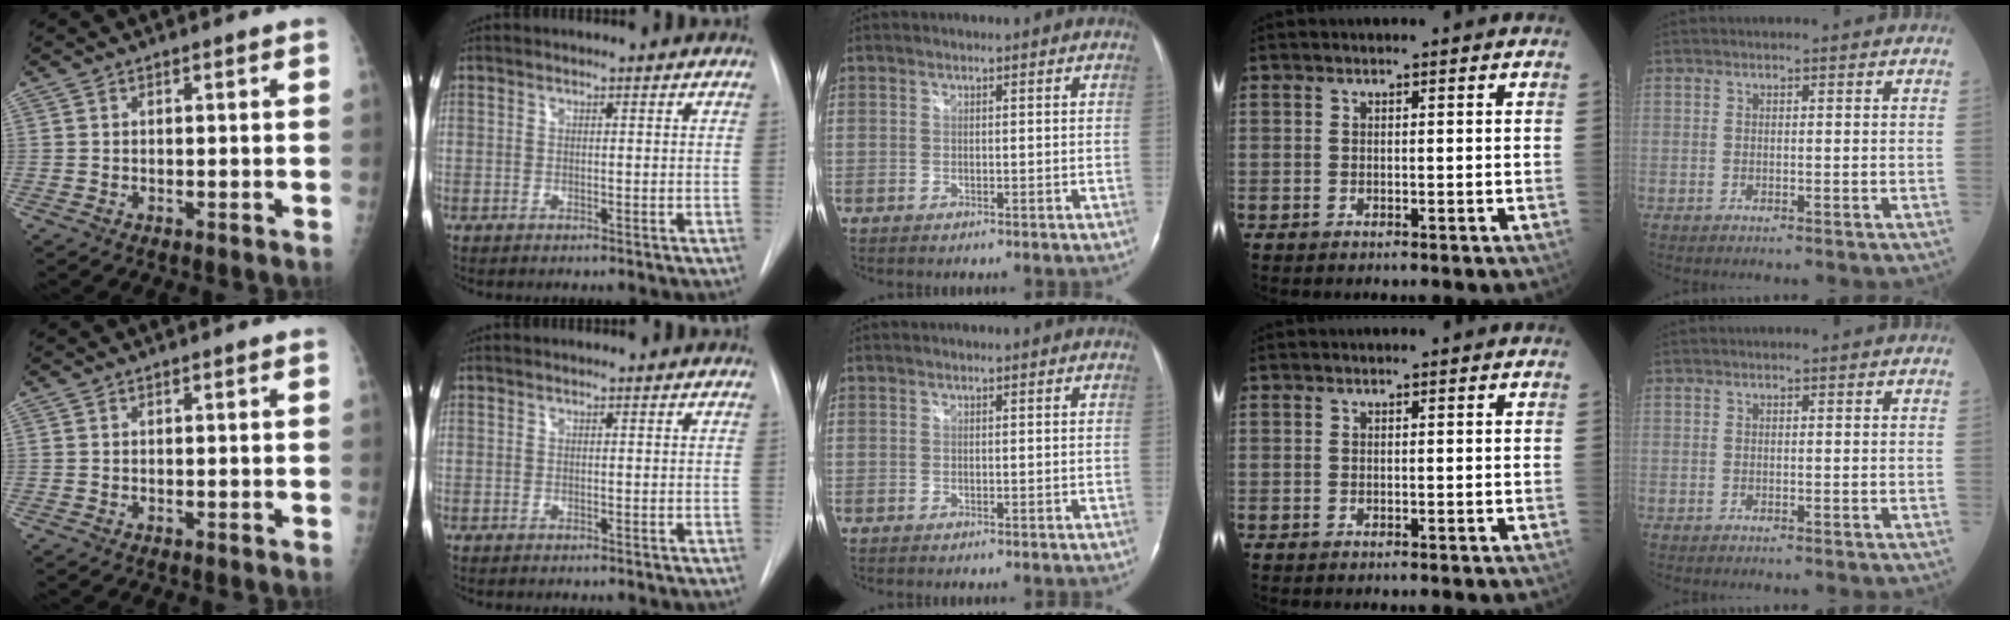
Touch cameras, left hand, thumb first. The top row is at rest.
{}